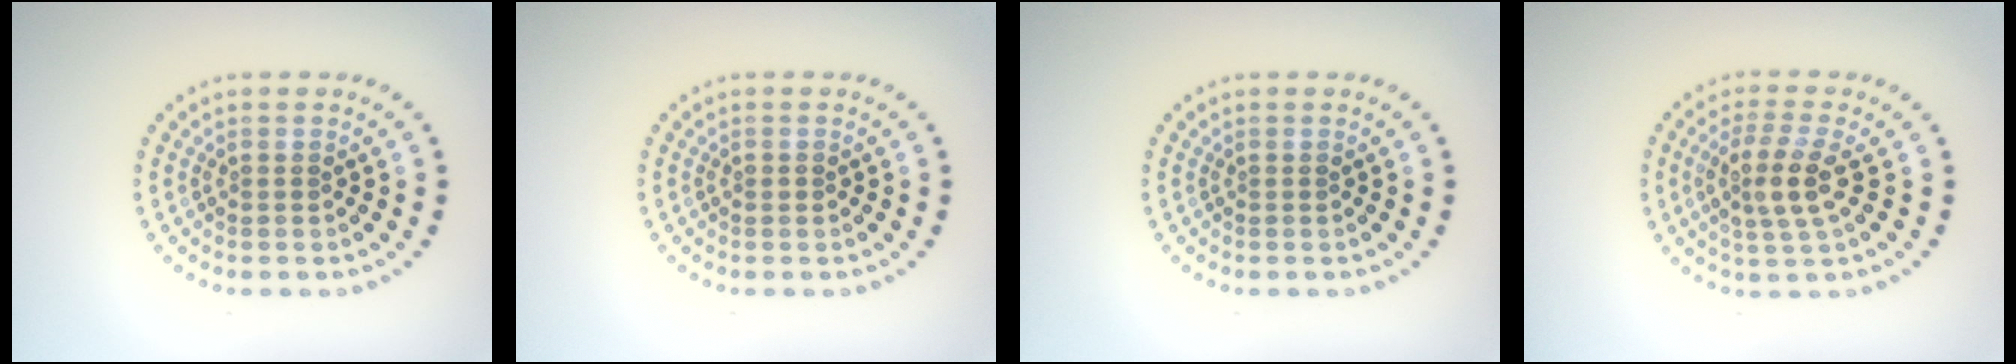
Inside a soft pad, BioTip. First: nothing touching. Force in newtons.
{"total": 0.6, "press": 0.6, "slide": 0.0}
{"total": 0.0}
{"total": 3.7, "press": 3.3, "slide": 1.6}